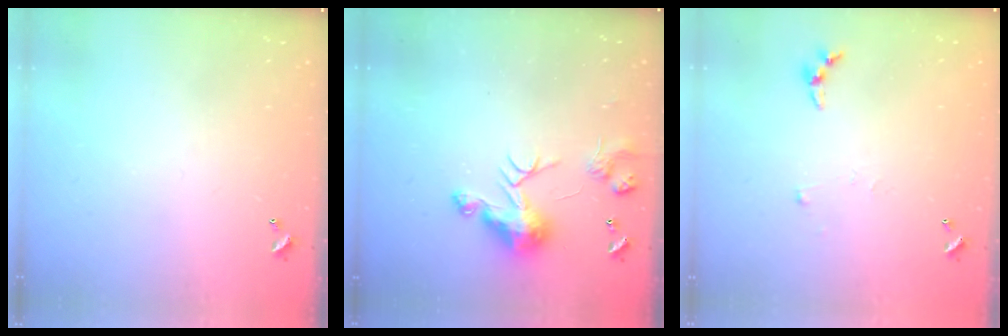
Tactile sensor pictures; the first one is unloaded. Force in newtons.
{"total": 8.3, "press": 8.3, "slide": 0.7}
{"total": 3.9, "press": 3.8, "slide": 0.4}